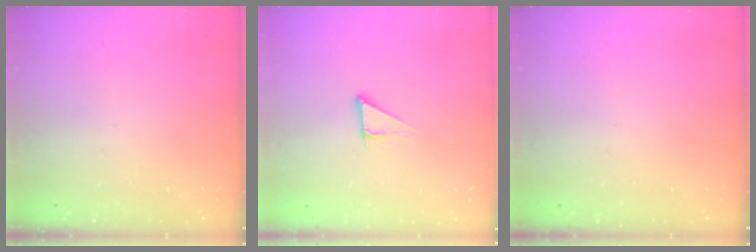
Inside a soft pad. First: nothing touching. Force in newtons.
{"total": 2.8, "press": 2.8, "slide": 0.2}
{"total": 0.0}